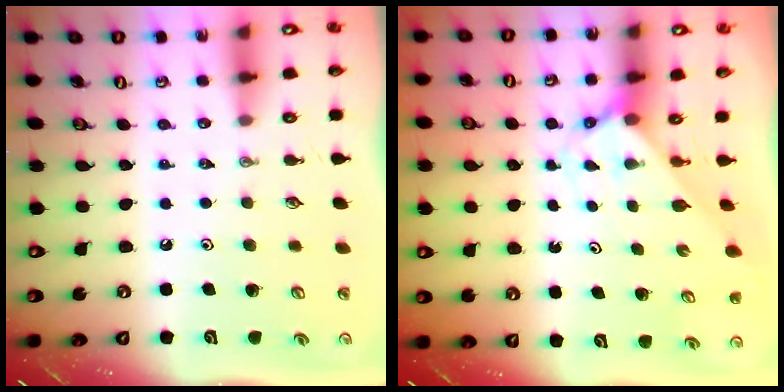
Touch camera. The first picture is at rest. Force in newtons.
{"total": 2.7, "press": 2.7, "slide": 0.2}